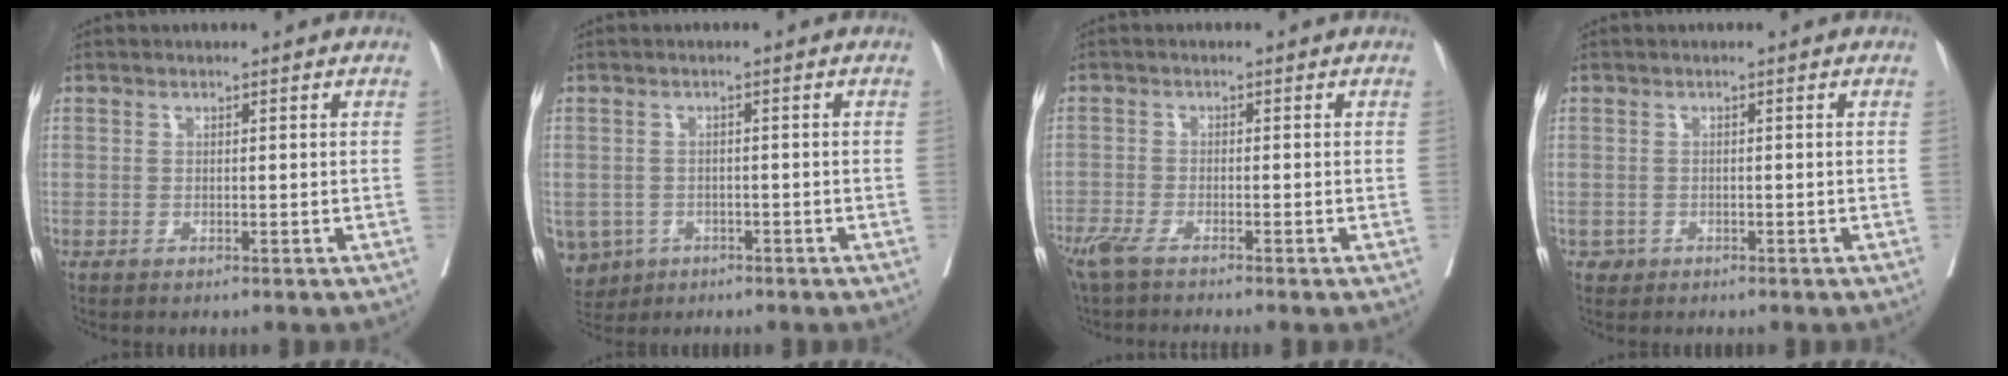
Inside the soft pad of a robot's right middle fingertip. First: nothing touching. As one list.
[{"total": 7.7, "force": [-3.6, 6.6, 1.9], "torque": [-0.059, 0.001, -0.050]}, {"total": 4.5, "force": [-3.8, 0.0, 2.6], "torque": [-0.044, -0.009, -0.072]}, {"total": 0.9, "force": [-0.5, 0.7, 0.0], "torque": [0.000, 0.003, -0.008]}]